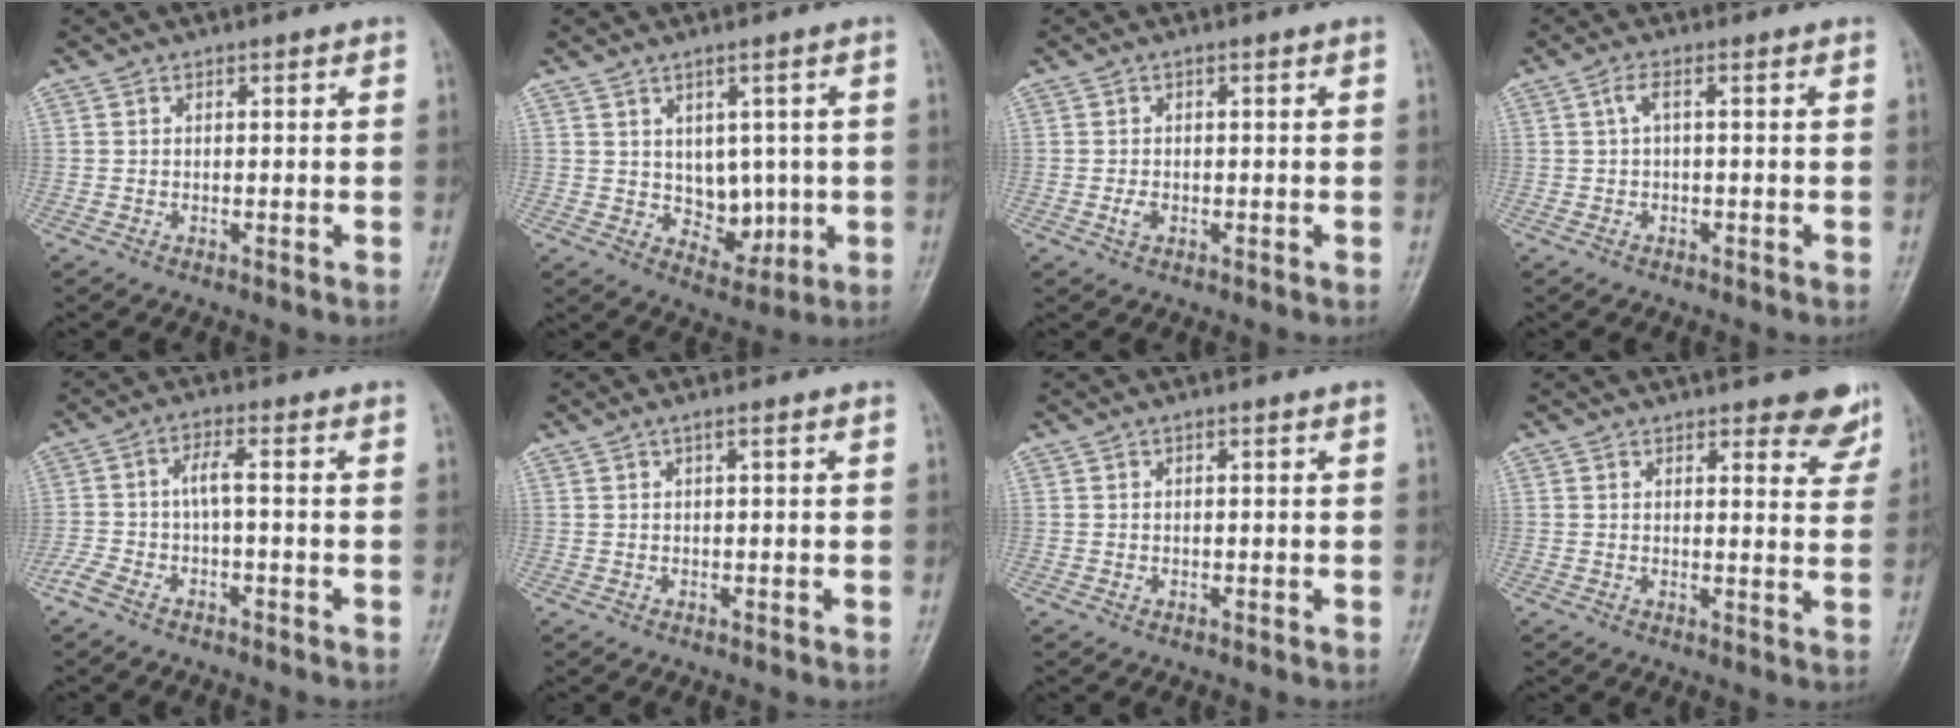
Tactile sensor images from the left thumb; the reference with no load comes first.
{"total": 6.9, "force": [0.5, 4.8, 5.0], "torque": [-0.036, -0.015, 0.023]}
{"total": 1.6, "force": [-0.3, 0.9, 1.3], "torque": [-0.025, 0.008, -0.002]}
{"total": 2.1, "force": [0.2, 0.3, 2.1], "torque": [-0.057, 0.012, 0.006]}
{"total": 5.1, "force": [-2.0, 0.9, 4.6], "torque": [-0.117, 0.022, -0.037]}
{"total": 0.9, "force": [0.5, -0.1, 0.8], "torque": [-0.023, 0.012, 0.012]}
{"total": 0.7, "force": [0.2, 0.2, 0.6], "torque": [-0.012, 0.010, 0.007]}
{"total": 7.0, "force": [5.5, 2.3, 3.7], "torque": [-0.013, -0.031, 0.057]}